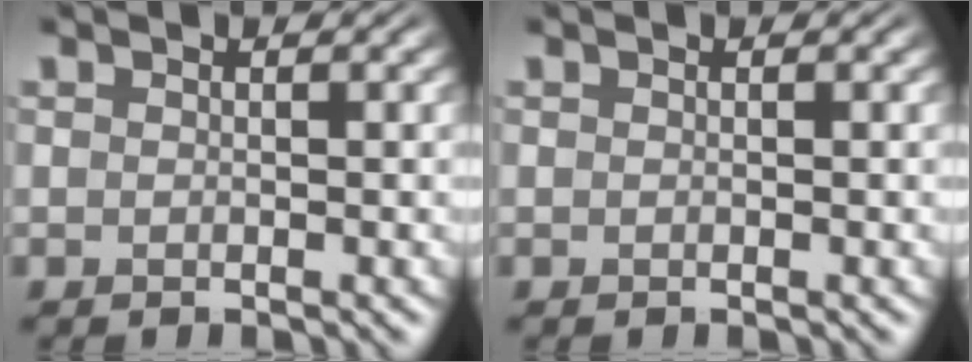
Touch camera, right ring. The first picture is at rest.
{"total": 0.0}